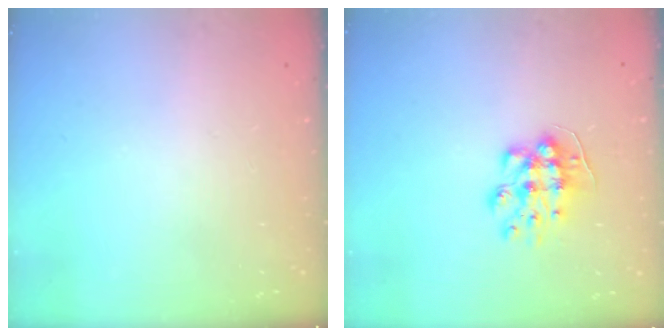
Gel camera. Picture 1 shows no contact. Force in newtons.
{"total": 9.1, "press": 9.1, "slide": 0.3}